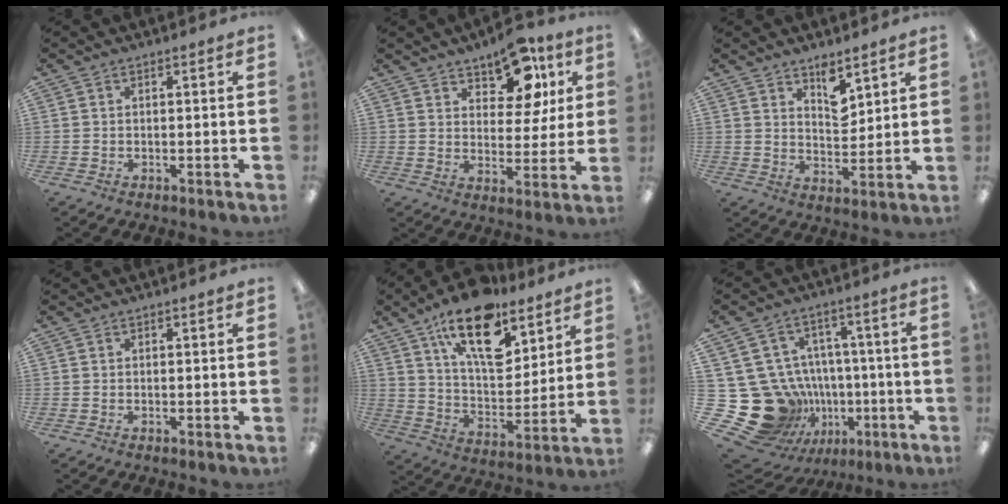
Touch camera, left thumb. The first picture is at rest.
{"total": 13.5, "force": [8.8, 7.3, 7.2], "torque": [-0.099, -0.041, 0.154]}
{"total": 6.8, "force": [5.1, 3.1, 3.3], "torque": [-0.034, -0.039, 0.084]}
{"total": 0.0}
{"total": 19.4, "force": [12.3, 9.1, 12.0], "torque": [-0.184, -0.065, 0.210]}
{"total": 24.0, "force": [-4.9, 20.9, 10.8], "torque": [-0.215, 0.007, -0.010]}